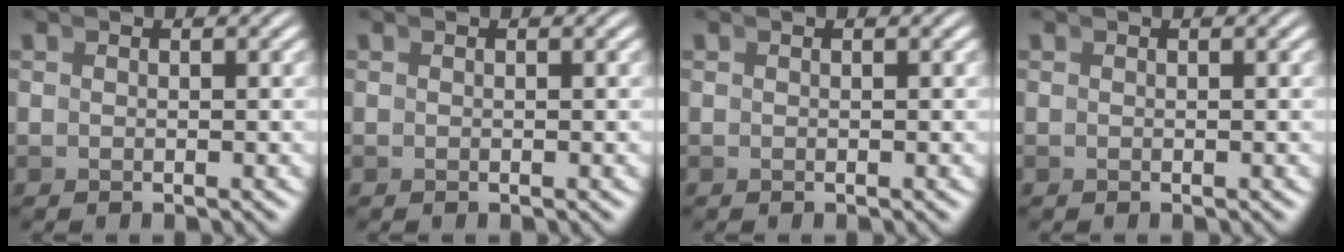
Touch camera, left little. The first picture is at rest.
{"total": 0.0}
{"total": 0.0}
{"total": 0.0}